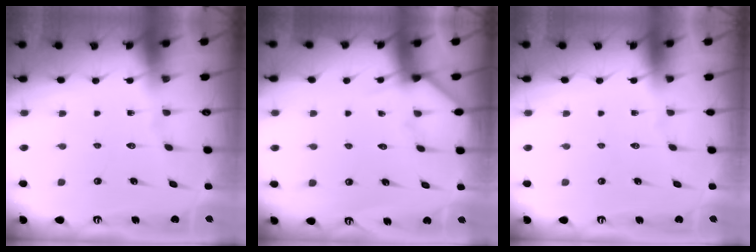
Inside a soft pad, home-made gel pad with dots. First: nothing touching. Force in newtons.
{"total": 3.1, "press": 3.1, "slide": 0.3}
{"total": 0.0}